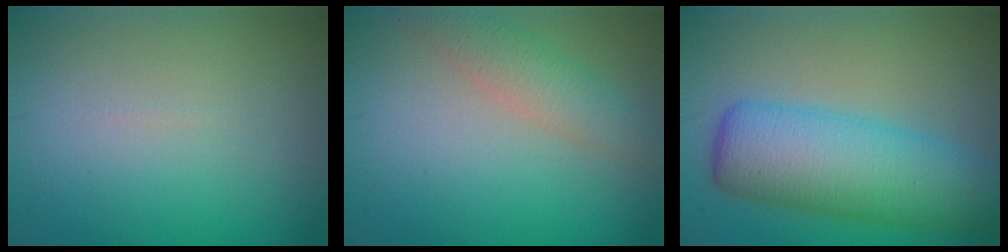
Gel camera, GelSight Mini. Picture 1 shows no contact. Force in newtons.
{"total": 3.0, "press": 3.0, "slide": 0.1}
{"total": 8.2, "press": 8.2, "slide": 0.2}